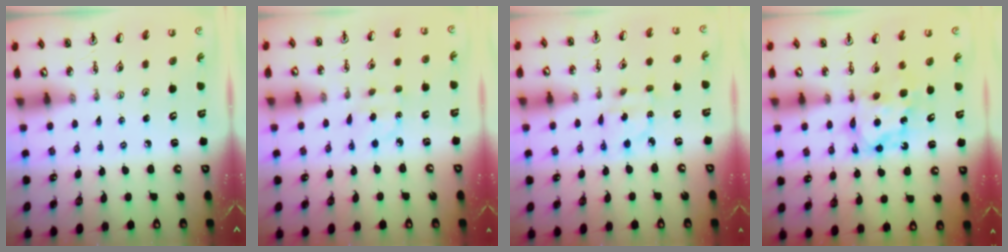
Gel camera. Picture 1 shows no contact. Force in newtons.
{"total": 3.3, "press": 3.2, "slide": 0.6}
{"total": 2.9, "press": 2.9, "slide": 0.1}
{"total": 6.7, "press": 6.7, "slide": 0.5}